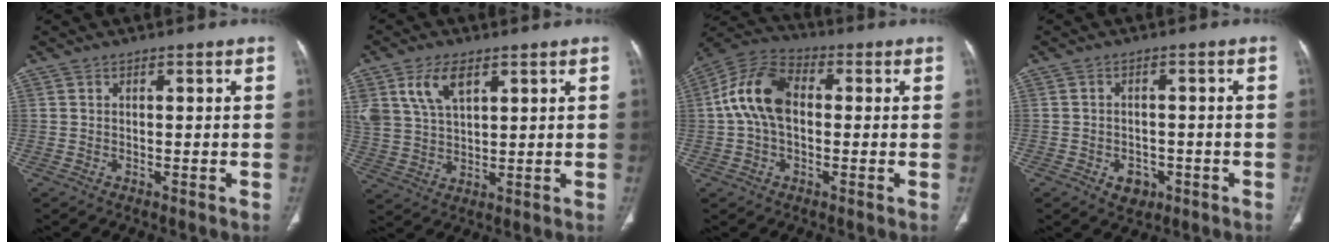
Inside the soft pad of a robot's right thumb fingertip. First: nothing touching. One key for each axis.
{"total": 8.7, "fx": 4.4, "fy": 4.7, "fz": 5.9, "tx": -0.112, "ty": -0.012, "tz": 0.094}
{"total": 12.3, "fx": 0.7, "fy": 7.8, "fz": 9.4, "tx": -0.182, "ty": 0.032, "tz": 0.001}
{"total": 4.1, "fx": -1.8, "fy": 3.1, "fz": 2.0, "tx": -0.012, "ty": 0.010, "tz": -0.016}